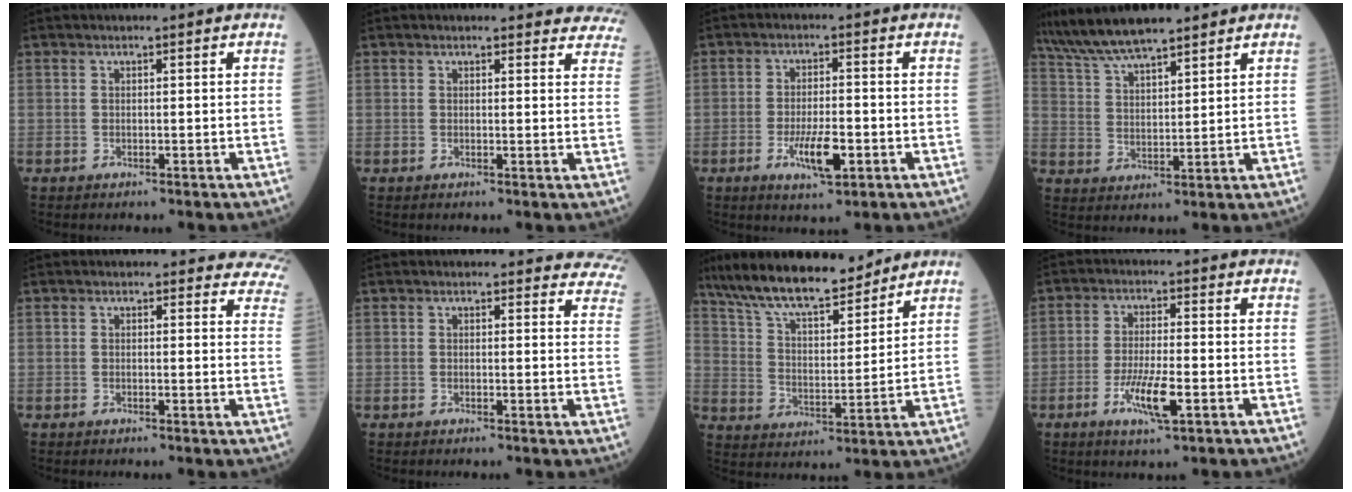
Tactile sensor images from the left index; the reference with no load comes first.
{"total": 12.1, "force": [11.6, 3.0, 1.8], "torque": [0.025, -0.035, 0.093]}
{"total": 6.2, "force": [-2.4, 1.5, 5.5], "torque": [-0.104, -0.006, -0.038]}
{"total": 10.5, "force": [9.0, 1.6, 5.1], "torque": [-0.104, 0.021, 0.170]}
{"total": 9.1, "force": [8.6, 3.0, 0.9], "torque": [0.043, -0.029, 0.049]}
{"total": 10.5, "force": [10.0, 3.0, 1.5], "torque": [0.035, -0.037, 0.065]}
{"total": 15.2, "force": [12.9, 3.3, 7.2], "torque": [-0.130, 0.009, 0.230]}
{"total": 6.5, "force": [-2.7, 0.9, 5.9], "torque": [-0.117, -0.009, -0.047]}